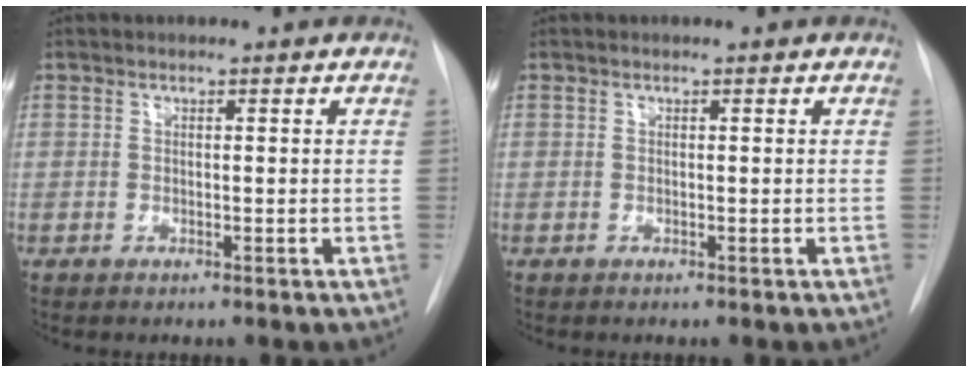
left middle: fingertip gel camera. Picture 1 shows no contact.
{"total": 0.0}